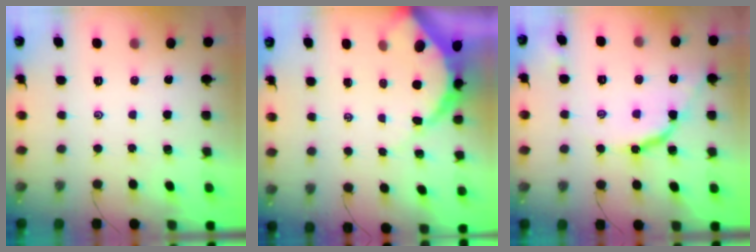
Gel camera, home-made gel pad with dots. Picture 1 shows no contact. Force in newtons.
{"total": 8.2, "press": 8.1, "slide": 0.8}
{"total": 9.7, "press": 9.7, "slide": 0.3}